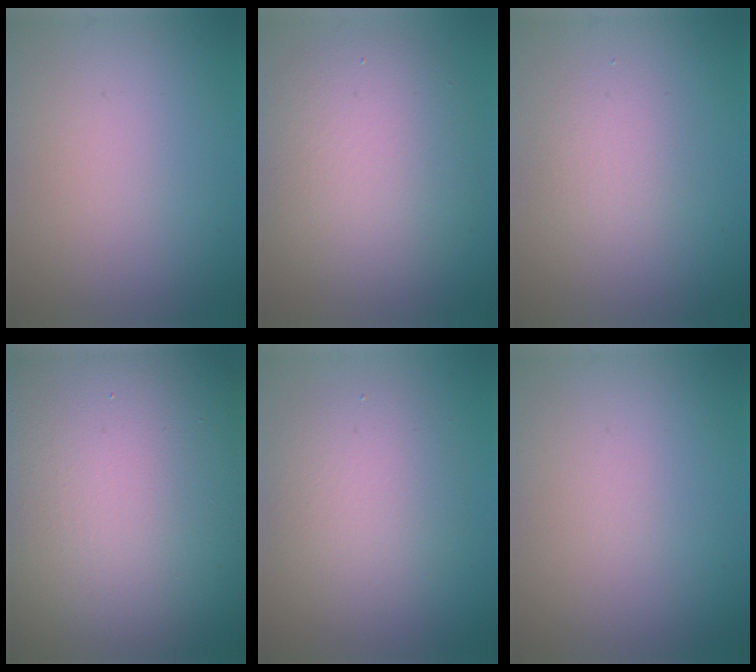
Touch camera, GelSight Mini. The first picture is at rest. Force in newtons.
{"total": 6.8, "press": 6.7, "slide": 0.5}
{"total": 1.9, "press": 1.9, "slide": 0.1}
{"total": 27.0, "press": 26.9, "slide": 1.7}
{"total": 4.0, "press": 4.0, "slide": 0.5}
{"total": 0.0}